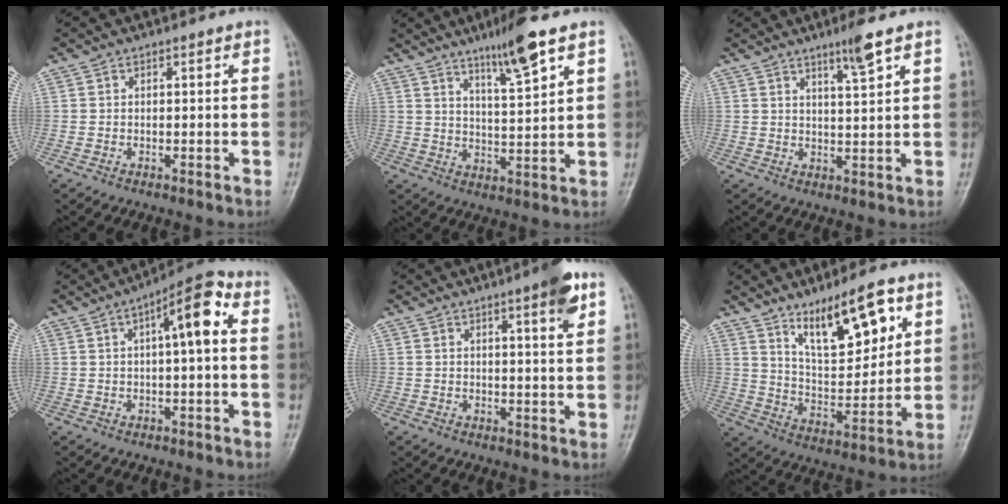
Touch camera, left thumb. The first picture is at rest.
{"total": 9.0, "force": [6.0, 0.7, 6.7], "torque": [-0.111, -0.036, 0.104]}
{"total": 4.7, "force": [3.2, 0.0, 3.4], "torque": [-0.056, -0.022, 0.057]}
{"total": 9.3, "force": [1.9, 2.6, 8.7], "torque": [-0.129, 0.028, 0.018]}
{"total": 6.1, "force": [3.3, 0.7, 5.0], "torque": [-0.067, -0.016, 0.043]}
{"total": 14.4, "force": [8.0, 5.1, 10.8], "torque": [-0.148, -0.046, 0.144]}